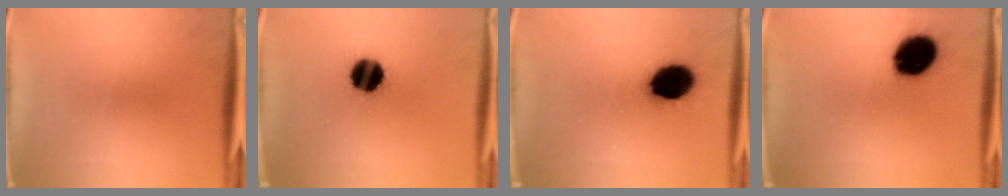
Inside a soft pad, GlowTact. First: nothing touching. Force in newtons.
{"total": 12.2}
{"total": 12.6}
{"total": 15.0}